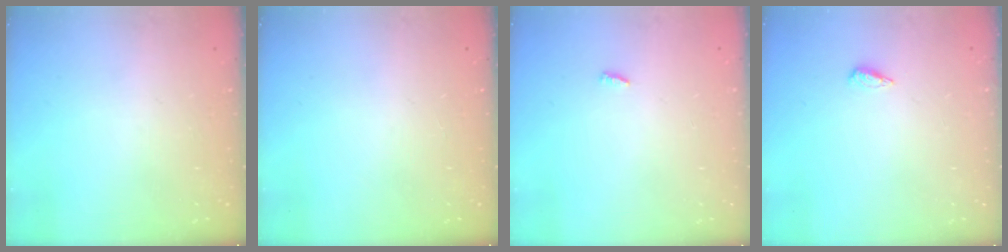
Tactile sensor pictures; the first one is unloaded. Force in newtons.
{"total": 0.0}
{"total": 2.8, "press": 2.7, "slide": 0.3}
{"total": 2.2, "press": 2.2, "slide": 0.4}